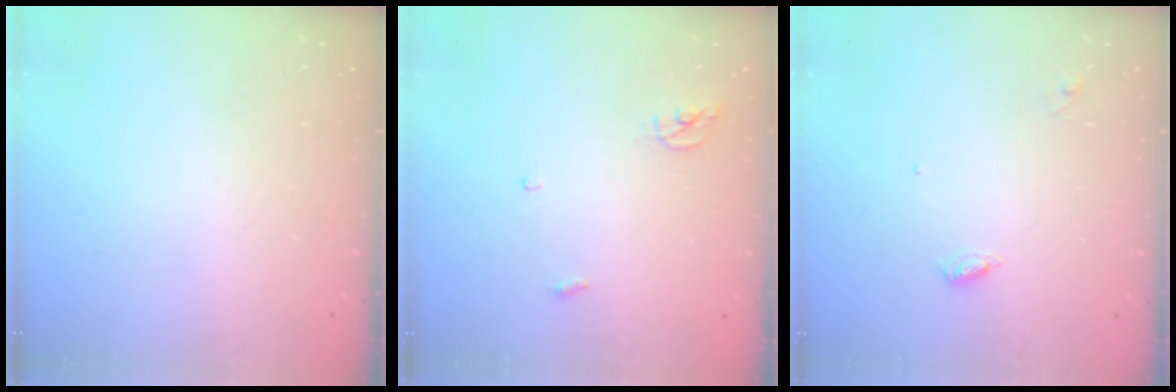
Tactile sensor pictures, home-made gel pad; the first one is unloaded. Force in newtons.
{"total": 3.6, "press": 3.6, "slide": 0.3}
{"total": 3.6, "press": 3.6, "slide": 0.3}